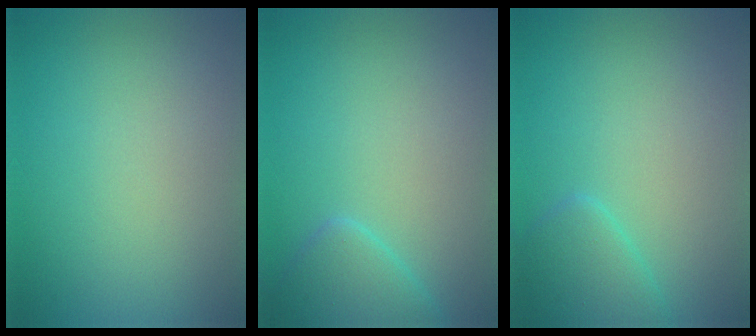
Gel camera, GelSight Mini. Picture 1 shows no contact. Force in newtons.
{"total": 2.7, "press": 2.7, "slide": 0.2}
{"total": 2.6, "press": 2.6, "slide": 0.2}